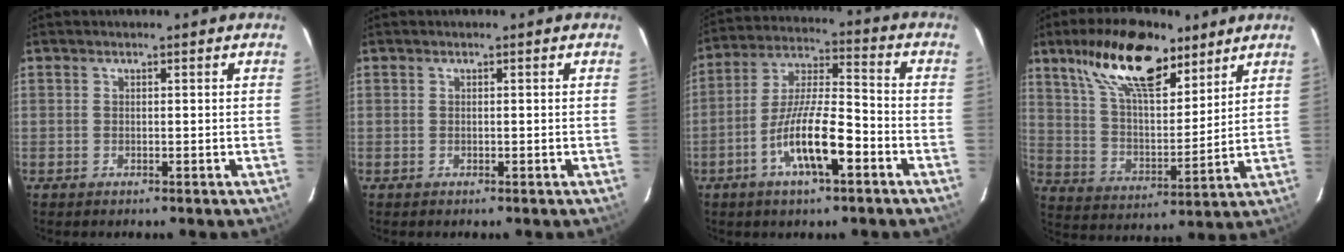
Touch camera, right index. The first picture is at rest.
{"total": 0.0}
{"total": 12.6, "force": [-5.8, 2.8, 10.8], "torque": [-0.213, -0.001, -0.107]}
{"total": 18.8, "force": [12.0, 7.8, 12.2], "torque": [-0.224, 0.024, 0.216]}